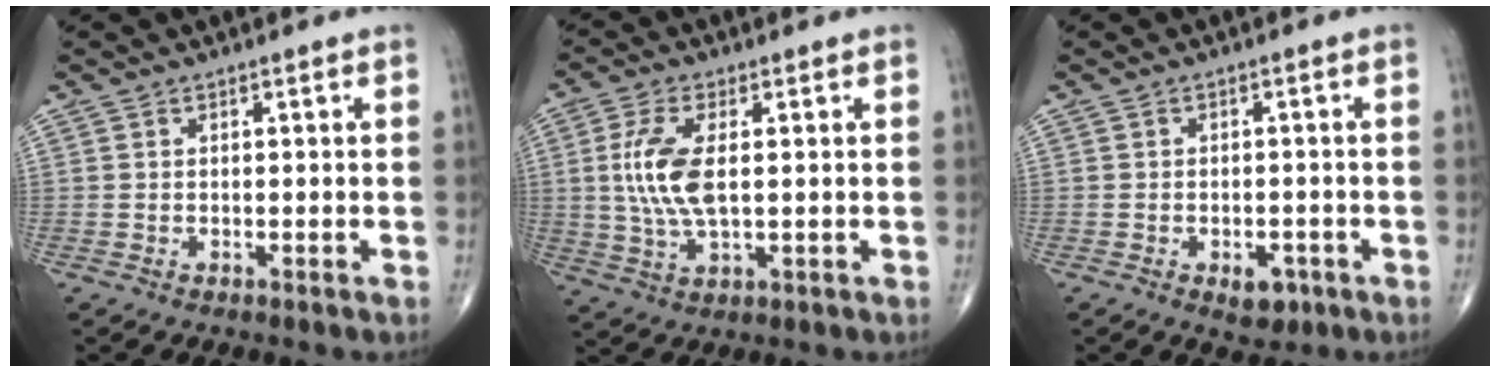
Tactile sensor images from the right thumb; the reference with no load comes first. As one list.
[{"total": 9.6, "force": [1.1, 4.1, 8.6], "torque": [-0.189, -0.006, 0.025]}, {"total": 3.6, "force": [-1.7, 2.2, 2.3], "torque": [-0.017, 0.008, -0.017]}]